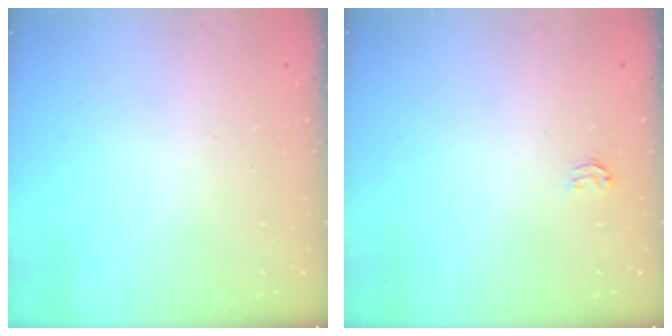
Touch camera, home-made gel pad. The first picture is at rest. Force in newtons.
{"total": 2.9, "press": 2.9, "slide": 0.1}